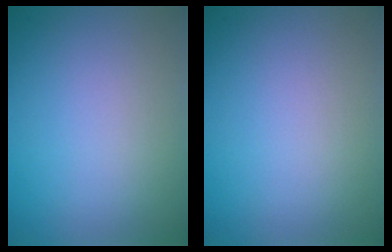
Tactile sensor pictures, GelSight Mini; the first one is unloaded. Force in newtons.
{"total": 0.0}